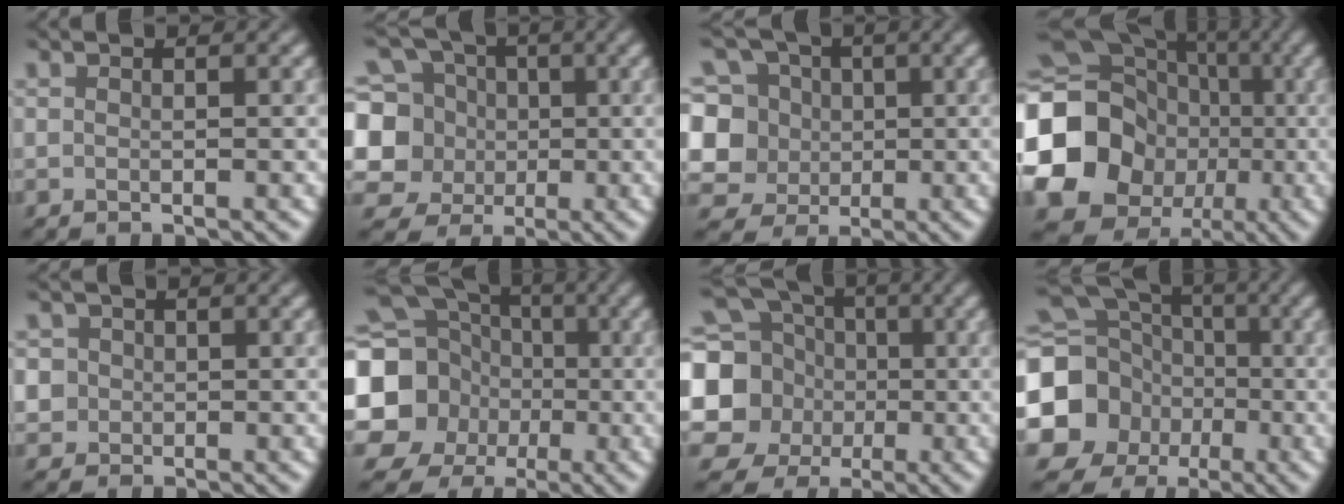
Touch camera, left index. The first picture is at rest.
{"total": 9.4, "force": [0.4, 8.8, 3.4], "torque": [-0.102, 0.008, -0.023]}
{"total": 9.5, "force": [0.7, 9.0, 2.9], "torque": [-0.099, 0.029, 0.001]}
{"total": 21.4, "force": [-3.6, 19.6, 7.7], "torque": [-0.167, -0.027, -0.096]}
{"total": 4.1, "force": [0.3, 3.9, 1.0], "torque": [-0.015, 0.027, -0.017]}
{"total": 21.0, "force": [-2.1, 19.8, 6.9], "torque": [-0.190, -0.008, -0.083]}
{"total": 13.8, "force": [-0.4, 12.9, 5.0], "torque": [-0.167, -0.002, -0.037]}
{"total": 19.6, "force": [-3.9, 18.2, 6.0], "torque": [-0.173, -0.016, -0.107]}